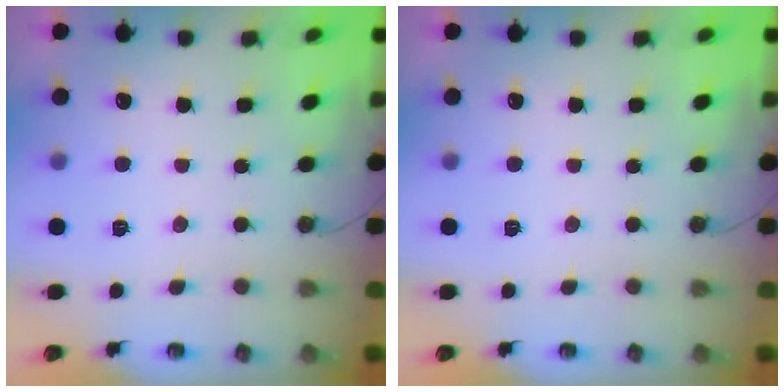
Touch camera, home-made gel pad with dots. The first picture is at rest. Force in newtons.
{"total": 0.0}